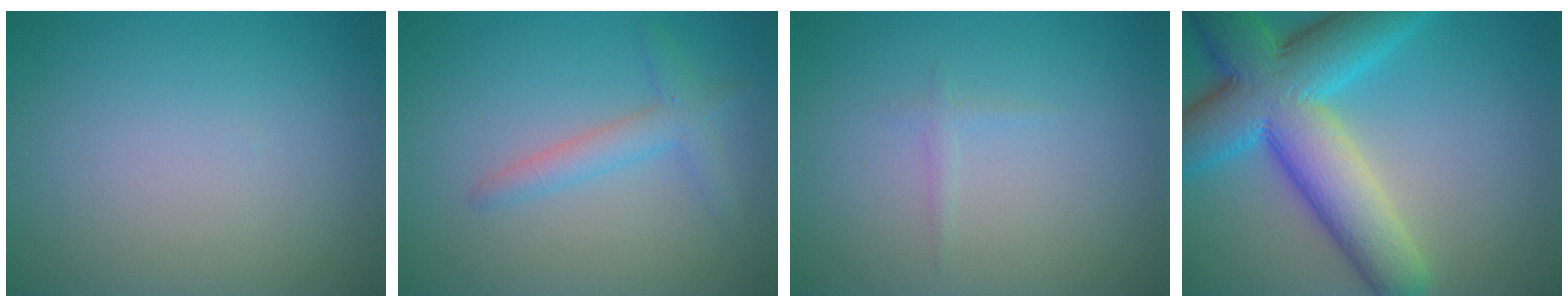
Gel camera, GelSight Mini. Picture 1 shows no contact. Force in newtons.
{"total": 2.4, "press": 2.4, "slide": 0.1}
{"total": 0.6, "press": 0.6, "slide": 0.0}
{"total": 11.6, "press": 11.6, "slide": 0.1}